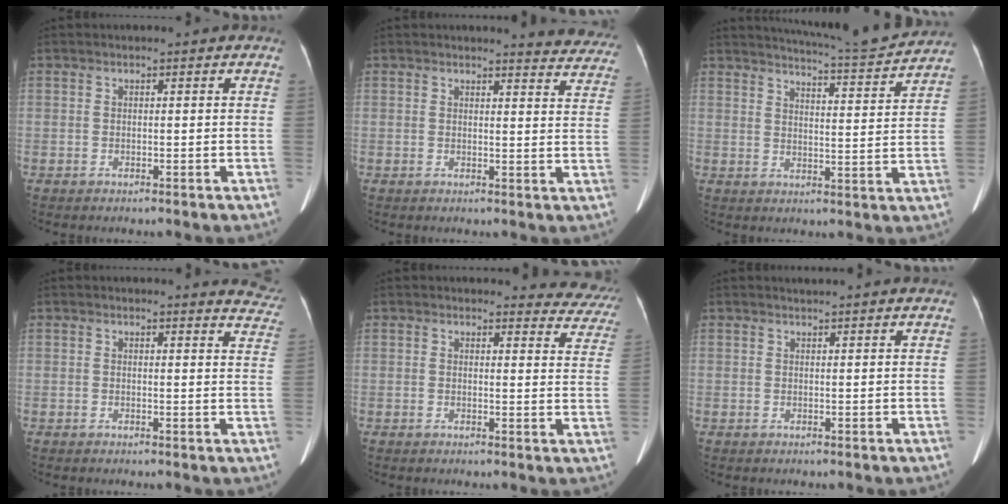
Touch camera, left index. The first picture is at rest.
{"total": 8.9, "force": [8.8, 1.0, 0.9], "torque": [0.016, -0.052, 0.067]}
{"total": 12.0, "force": [11.6, -1.1, 2.9], "torque": [-0.054, -0.021, 0.154]}
{"total": 5.9, "force": [5.9, 0.9, -0.1], "torque": [0.025, -0.045, 0.026]}
{"total": 8.2, "force": [7.9, 2.0, -0.2], "torque": [0.042, -0.045, 0.049]}
{"total": 2.1, "force": [2.0, -0.4, 0.5], "torque": [-0.011, 0.009, 0.027]}